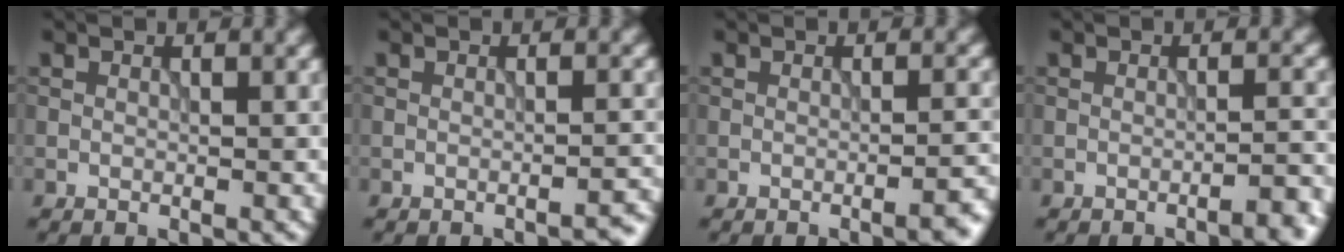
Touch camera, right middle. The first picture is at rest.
{"total": 1.6, "force": [-1.3, 0.3, 0.9], "torque": [-0.001, 0.007, -0.021]}
{"total": 2.4, "force": [-1.3, 0.5, 1.9], "torque": [-0.018, 0.005, -0.025]}
{"total": 2.7, "force": [-1.8, 0.6, 1.9], "torque": [-0.013, 0.009, -0.034]}